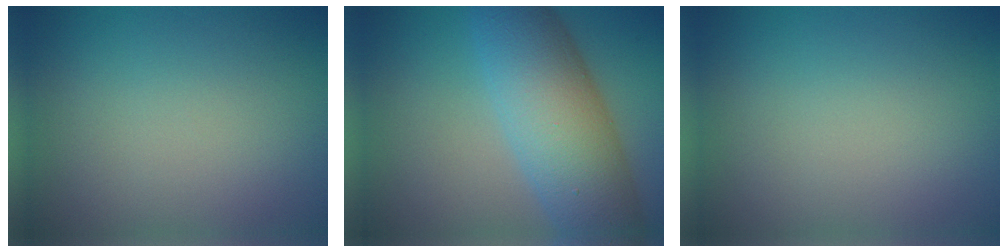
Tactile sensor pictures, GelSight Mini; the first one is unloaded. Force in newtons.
{"total": 9.6, "press": 9.6, "slide": 0.4}
{"total": 0.0}